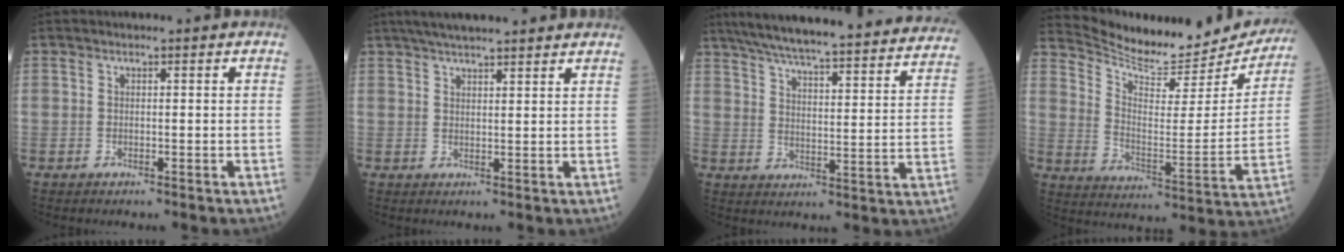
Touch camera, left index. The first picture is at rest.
{"total": 10.0, "force": [8.5, 1.1, 5.1], "torque": [-0.077, 0.033, 0.117]}
{"total": 34.1, "force": [30.6, 3.5, 14.8], "torque": [-0.237, -0.052, 0.380]}
{"total": 21.6, "force": [20.7, 3.9, 4.8], "torque": [-0.076, -0.068, 0.282]}